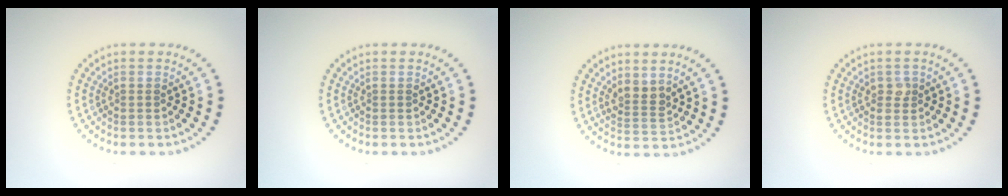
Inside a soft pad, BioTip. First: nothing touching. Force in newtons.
{"total": 0.0}
{"total": 2.1, "press": 1.7, "slide": 1.1}
{"total": 1.1, "press": 1.1, "slide": 0.1}